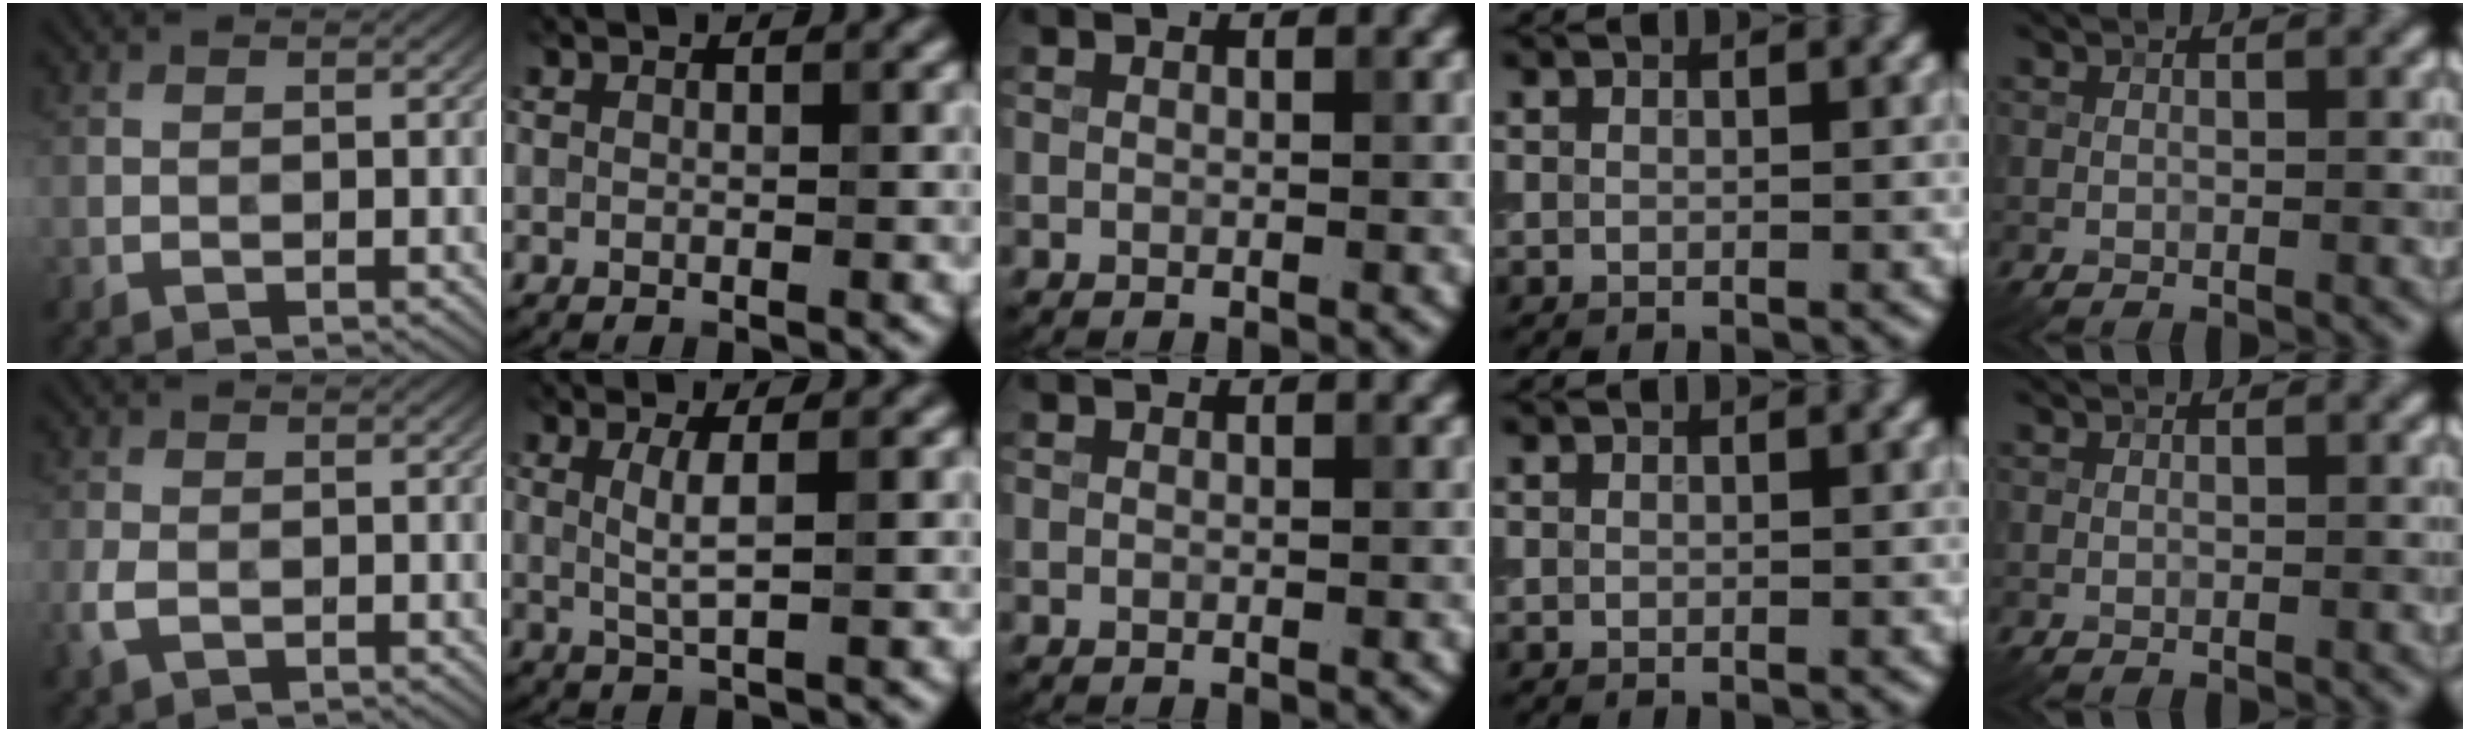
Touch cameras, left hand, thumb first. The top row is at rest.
{"thumb": {"total": 2.6, "force": [-1.0, 1.6, 1.8], "torque": [-0.051, -0.006, -0.023]}, "index": {"total": 2.3, "force": [0.5, 0.3, 2.3], "torque": [-0.044, -0.001, 0.009]}}